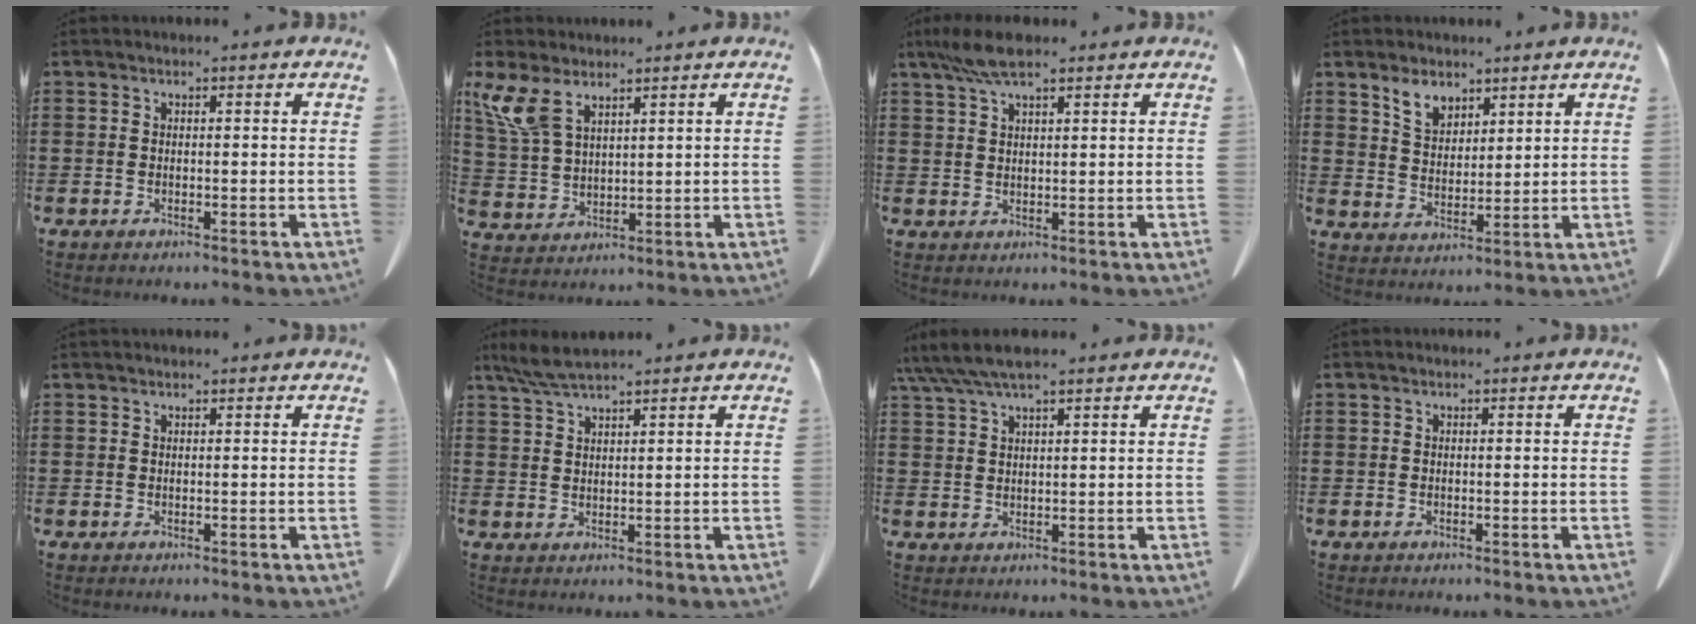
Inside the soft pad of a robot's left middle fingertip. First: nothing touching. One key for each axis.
{"total": 6.8, "fx": 4.3, "fy": 2.8, "fz": 4.3, "tx": -0.116, "ty": -0.006, "tz": 0.078}
{"total": 5.7, "fx": 3.7, "fy": 1.3, "fz": 4.2, "tx": -0.089, "ty": 0.002, "tz": 0.068}
{"total": 4.5, "fx": 3.5, "fy": 2.4, "fz": 1.6, "tx": -0.036, "ty": 0.003, "tz": 0.064}
{"total": 0.6, "fx": 0.6, "fy": 0.1, "fz": 0.1, "tx": -0.005, "ty": 0.001, "tz": 0.011}
{"total": 4.0, "fx": 3.2, "fy": 0.4, "fz": 2.3, "tx": -0.054, "ty": -0.003, "tz": 0.061}
{"total": 4.9, "fx": 3.9, "fy": 0.6, "fz": 2.9, "tx": -0.065, "ty": -0.007, "tz": 0.071}
{"total": 0.0}